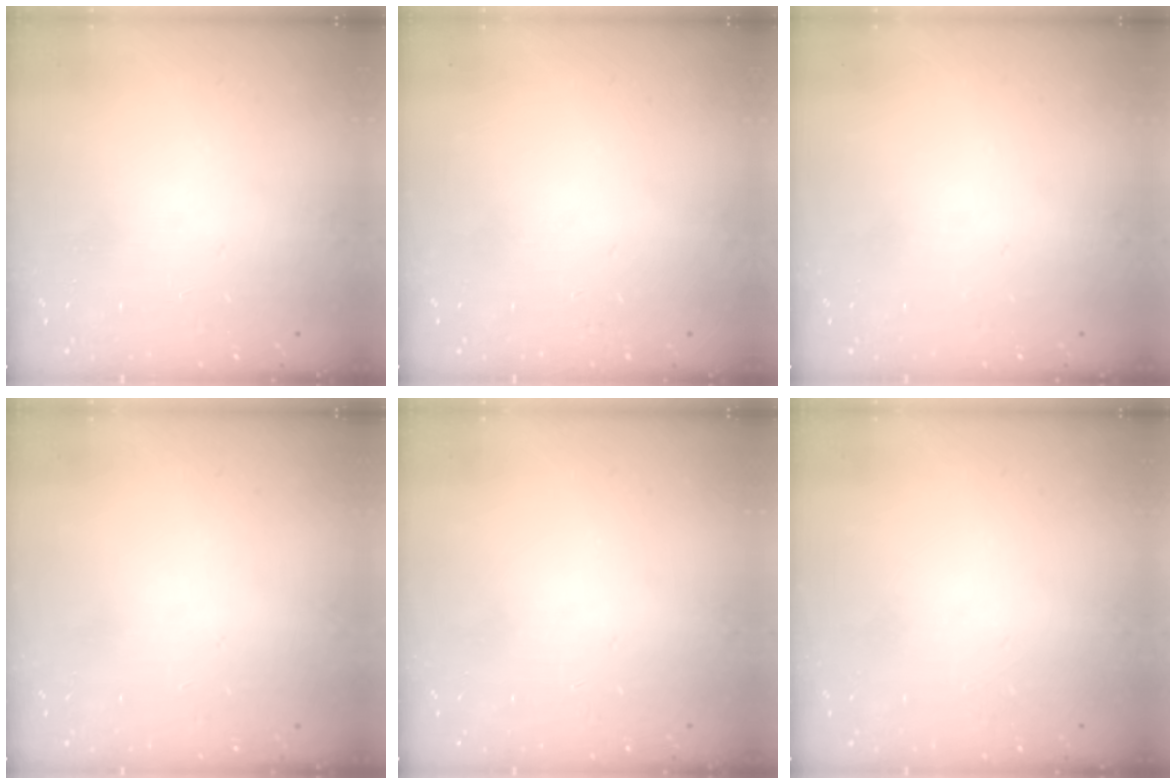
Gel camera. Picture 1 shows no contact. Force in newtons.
{"total": 0.0}
{"total": 0.0}
{"total": 0.0}
{"total": 0.0}
{"total": 0.0}